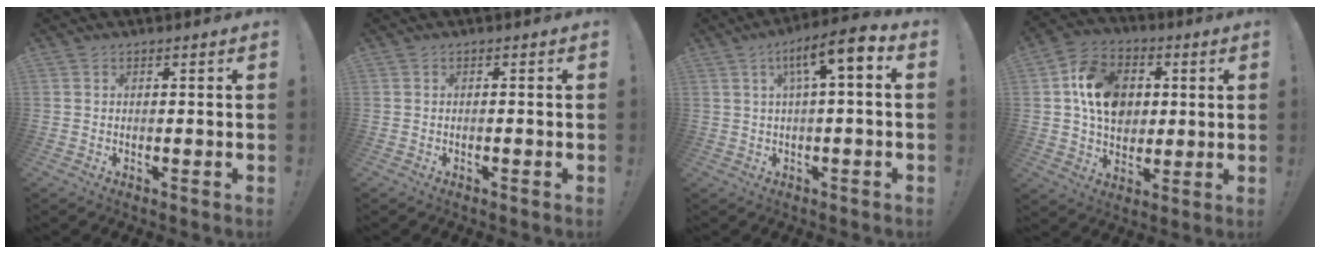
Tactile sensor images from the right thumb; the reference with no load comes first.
{"total": 0.6, "force": [-0.5, 0.0, 0.3], "torque": [-0.006, -0.001, -0.009]}
{"total": 9.2, "force": [2.1, 1.8, 8.8], "torque": [-0.132, -0.011, 0.030]}
{"total": 15.2, "force": [3.1, 12.1, 8.7], "torque": [-0.130, 0.000, 0.065]}